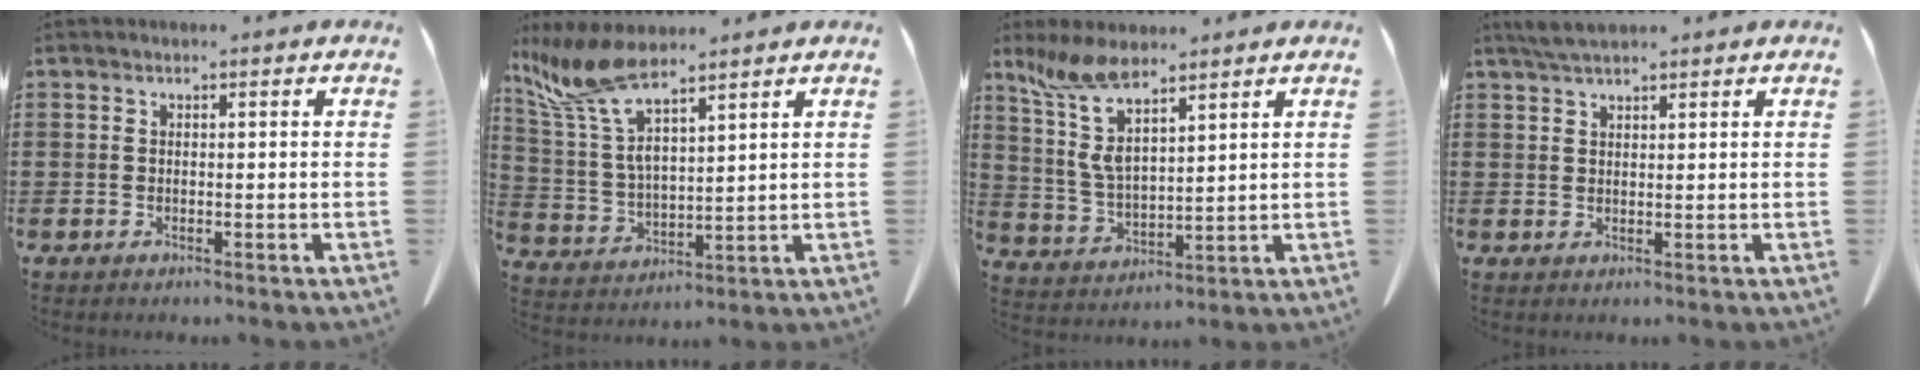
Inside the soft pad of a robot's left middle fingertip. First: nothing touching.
{"total": 11.1, "force": [7.9, 2.7, 7.4], "torque": [-0.187, -0.029, 0.140]}
{"total": 9.7, "force": [6.1, 3.5, 6.7], "torque": [-0.174, -0.023, 0.105]}
{"total": 2.5, "force": [2.1, 0.5, 1.3], "torque": [-0.030, 0.002, 0.039]}